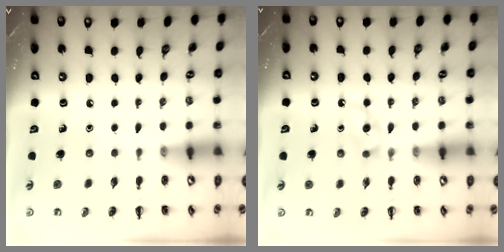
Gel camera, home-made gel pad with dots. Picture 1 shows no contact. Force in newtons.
{"total": 3.7, "press": 3.4, "slide": 1.5}